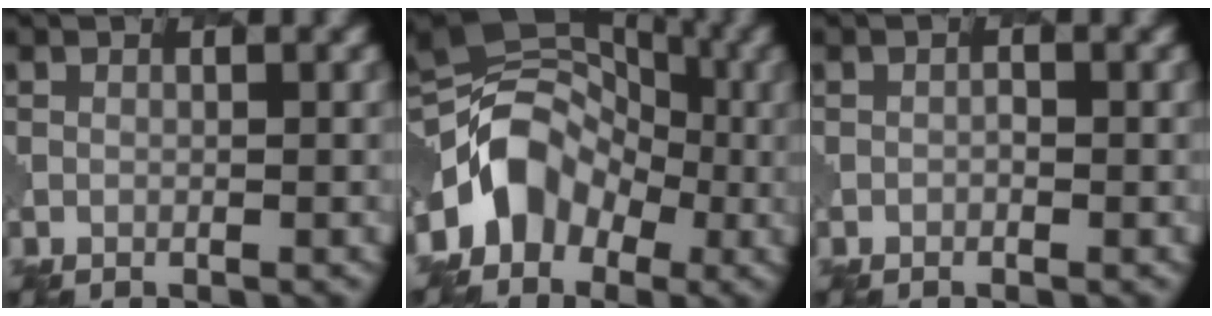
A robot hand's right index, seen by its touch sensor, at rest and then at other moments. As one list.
[{"total": 7.0, "force": [-2.3, 5.7, 3.3], "torque": [-0.029, 0.011, -0.052]}, {"total": 0.0}]